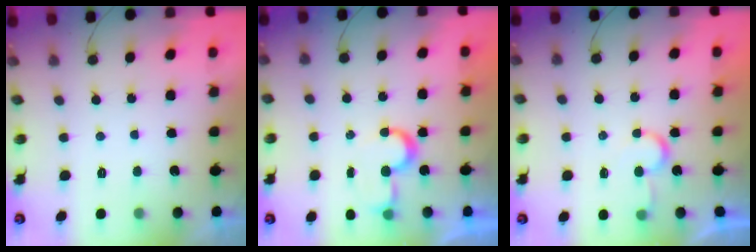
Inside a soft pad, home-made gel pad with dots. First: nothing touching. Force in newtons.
{"total": 6.8, "press": 6.8, "slide": 0.7}
{"total": 5.8, "press": 5.8, "slide": 0.4}